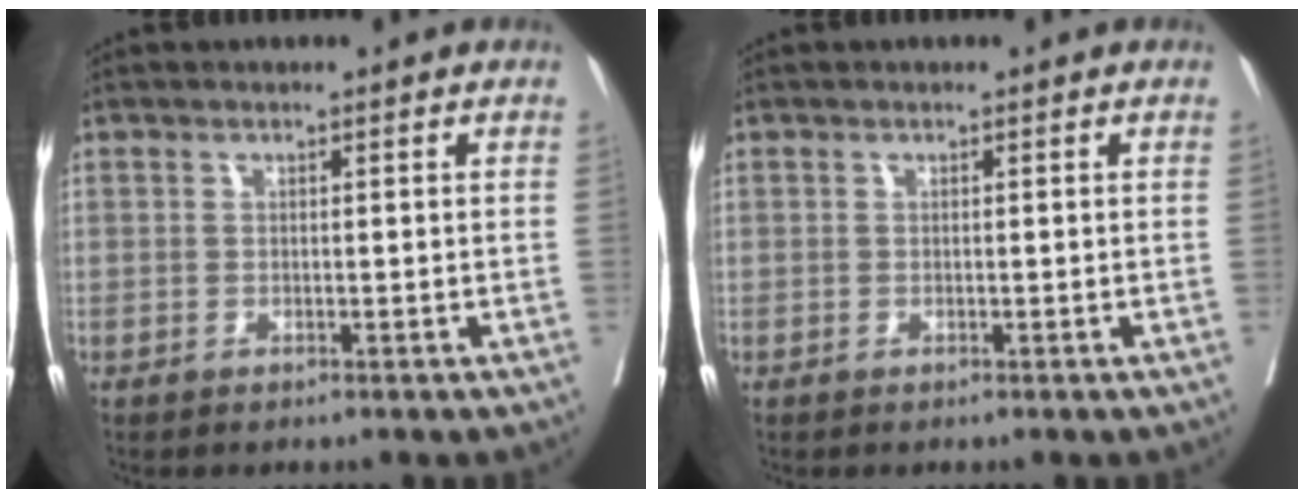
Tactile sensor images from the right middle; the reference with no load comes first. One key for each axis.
{"total": 0.0}